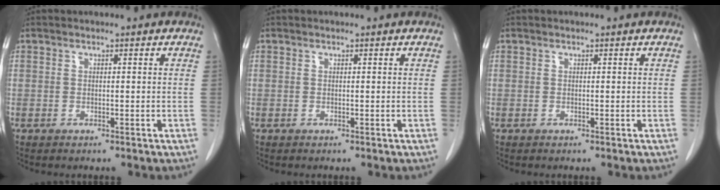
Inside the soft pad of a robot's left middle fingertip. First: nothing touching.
{"total": 0.0}
{"total": 0.0}